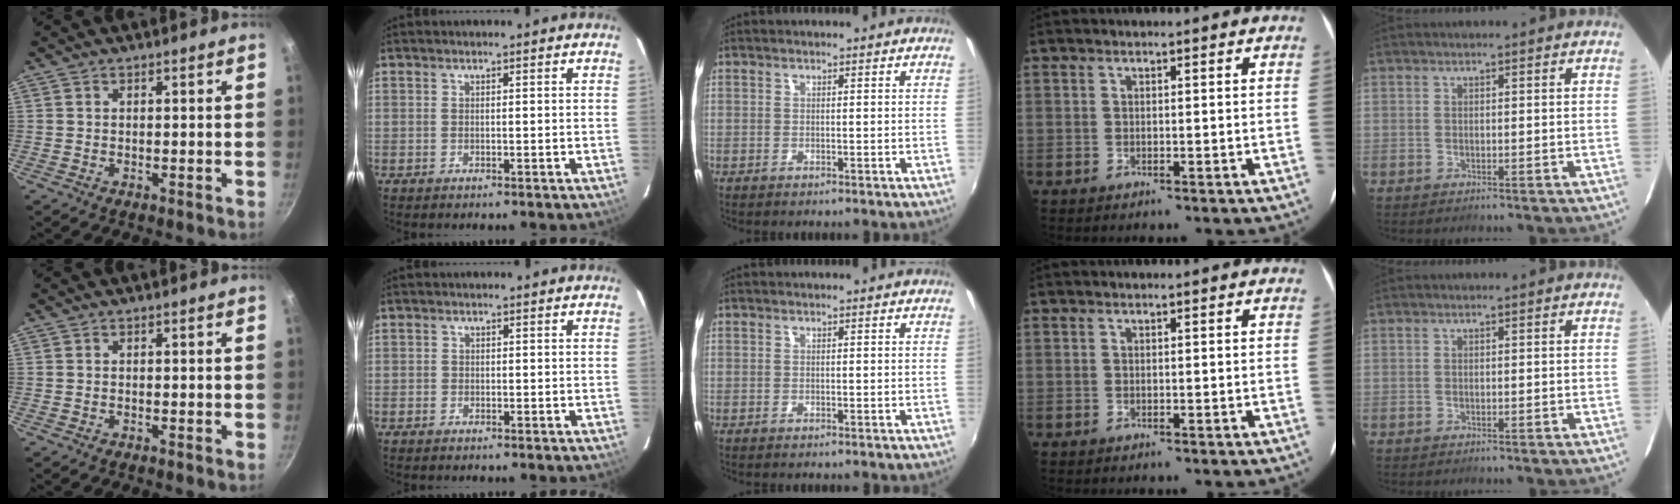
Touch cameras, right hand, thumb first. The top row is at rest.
{"index": {"total": 0.6, "force": [-0.4, 0.5, -0.1], "torque": [0.000, 0.000, -0.008]}}